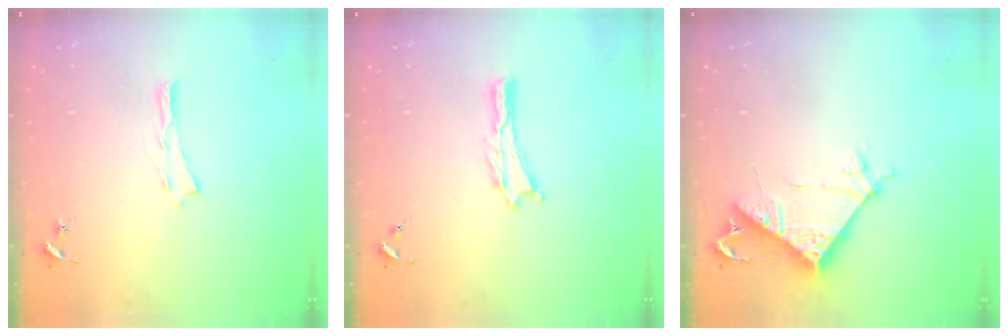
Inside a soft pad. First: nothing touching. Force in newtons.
{"total": 0.0}
{"total": 7.8, "press": 7.8, "slide": 0.7}